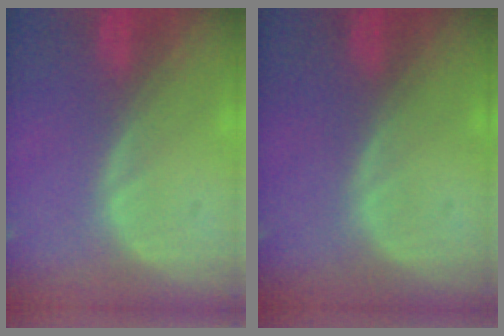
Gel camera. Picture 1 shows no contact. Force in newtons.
{"total": 0.0}